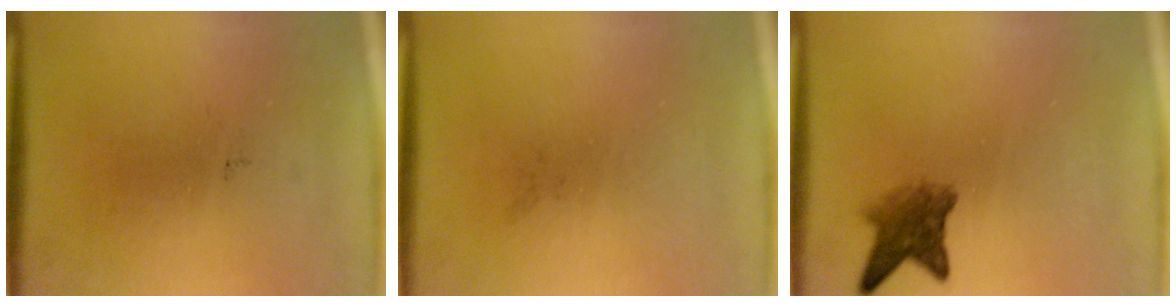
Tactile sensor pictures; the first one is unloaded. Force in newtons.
{"total": 0.0}
{"total": 4.0}